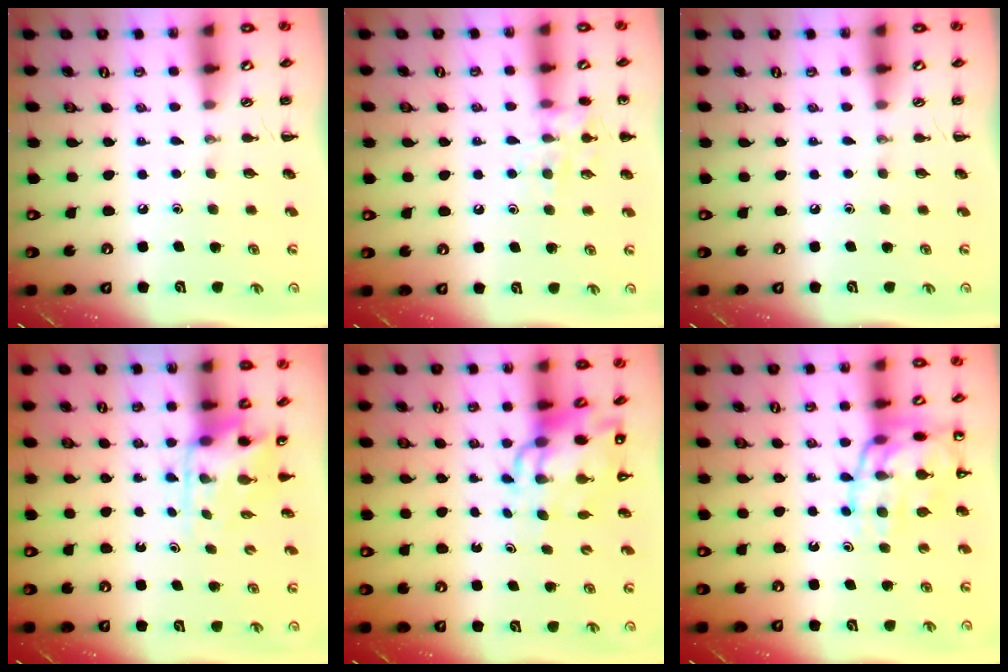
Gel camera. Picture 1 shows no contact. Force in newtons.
{"total": 10.5, "press": 10.4, "slide": 1.6}
{"total": 0.0}
{"total": 4.6, "press": 4.5, "slide": 0.7}
{"total": 11.2, "press": 10.7, "slide": 3.4}
{"total": 17.4, "press": 17.1, "slide": 3.0}